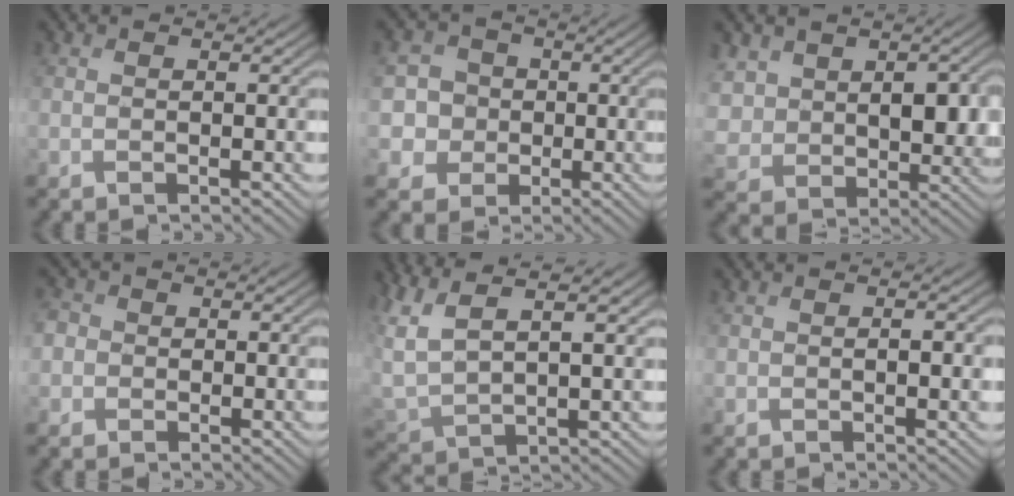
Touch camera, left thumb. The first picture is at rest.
{"total": 4.9, "force": [-0.3, 4.7, 1.4], "torque": [-0.030, 0.002, -0.022]}
{"total": 8.1, "force": [2.2, 6.2, 4.7], "torque": [-0.124, -0.012, 0.039]}
{"total": 3.1, "force": [-0.2, 3.0, 0.8], "torque": [-0.025, 0.007, -0.020]}
{"total": 9.3, "force": [5.5, 3.4, 6.7], "torque": [-0.198, 0.008, 0.114]}
{"total": 1.6, "force": [-0.1, 0.6, 1.4], "torque": [-0.020, -0.002, 0.000]}